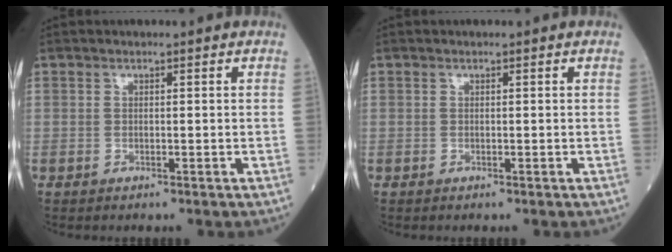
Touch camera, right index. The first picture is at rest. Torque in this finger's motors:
{"motor_torque": [0.00, 0.00, 0.00, 0.00]}